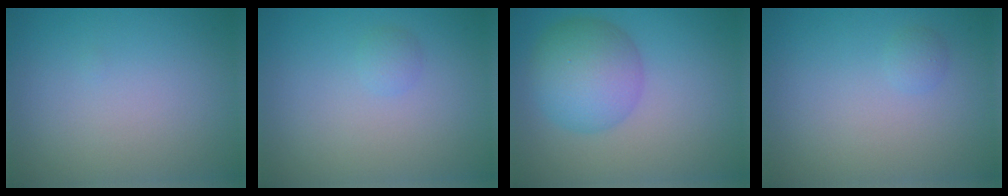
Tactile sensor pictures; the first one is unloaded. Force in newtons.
{"total": 0.9, "press": 0.8, "slide": 0.0}
{"total": 5.9, "press": 5.9, "slide": 0.1}
{"total": 0.7, "press": 0.7, "slide": 0.1}